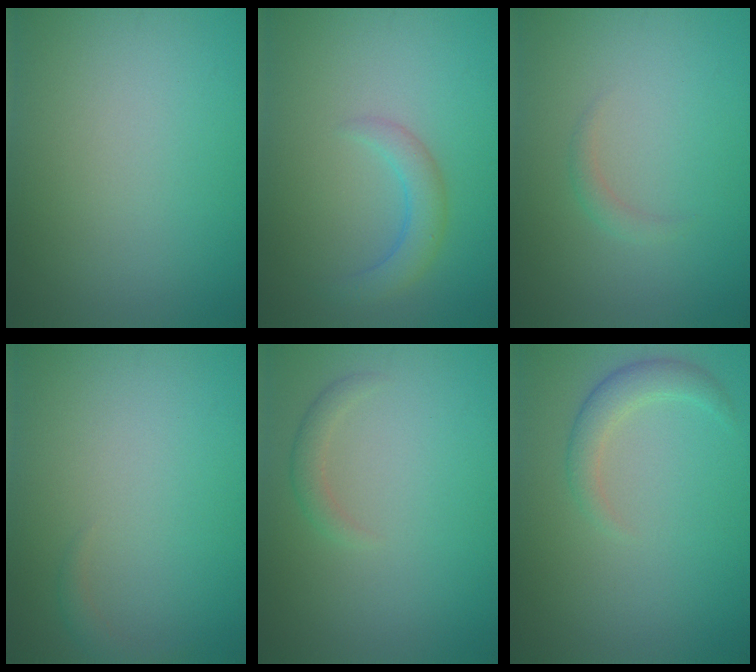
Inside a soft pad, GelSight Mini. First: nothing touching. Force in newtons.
{"total": 2.4, "press": 2.4, "slide": 0.3}
{"total": 0.9, "press": 0.9, "slide": 0.1}
{"total": 0.9, "press": 0.9, "slide": 0.1}
{"total": 1.2, "press": 1.2, "slide": 0.0}
{"total": 2.2, "press": 2.2, "slide": 0.1}